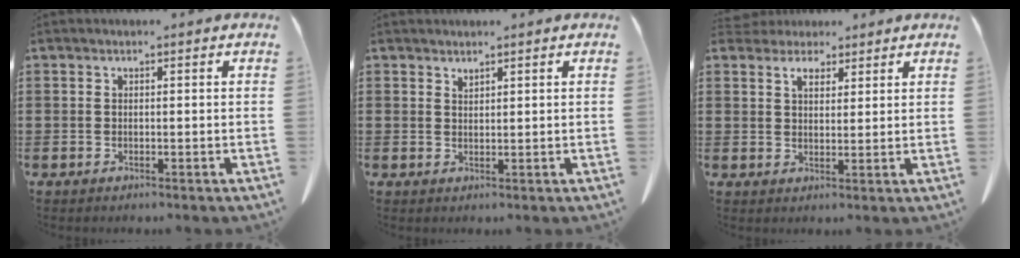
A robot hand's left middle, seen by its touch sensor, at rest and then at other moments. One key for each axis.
{"total": 1.3, "fx": 1.3, "fy": 0.2, "fz": 0.0, "tx": -0.004, "ty": -0.003, "tz": 0.027}
{"total": 3.2, "fx": 2.5, "fy": 1.6, "fz": 1.1, "tx": -0.024, "ty": 0.003, "tz": 0.045}